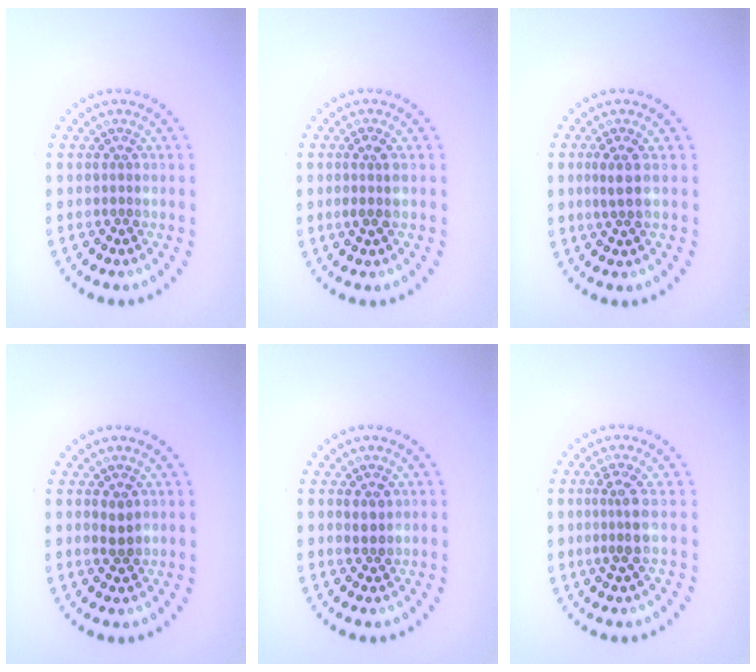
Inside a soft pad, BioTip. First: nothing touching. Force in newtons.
{"total": 1.5, "press": 1.3, "slide": 0.8}
{"total": 1.7, "press": 1.4, "slide": 0.9}
{"total": 1.5, "press": 1.4, "slide": 0.2}
{"total": 1.3, "press": 1.2, "slide": 0.6}
{"total": 2.3, "press": 1.9, "slide": 1.3}